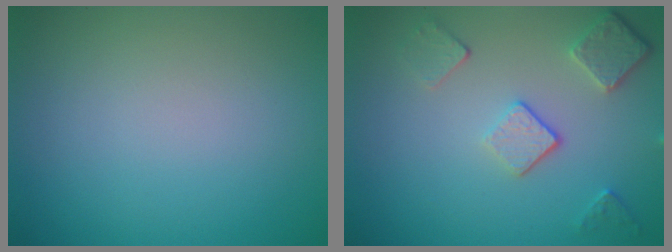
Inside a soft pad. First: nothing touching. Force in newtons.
{"total": 3.6, "press": 2.9, "slide": 2.2}